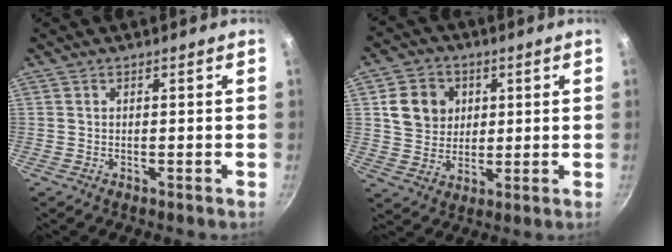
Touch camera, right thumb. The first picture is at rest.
{"total": 9.3, "force": [2.5, 8.1, 3.8], "torque": [-0.037, 0.001, 0.042]}